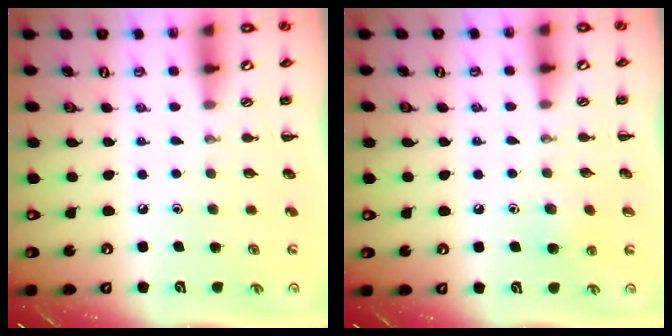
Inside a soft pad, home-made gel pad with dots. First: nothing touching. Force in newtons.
{"total": 6.0, "press": 5.5, "slide": 2.3}